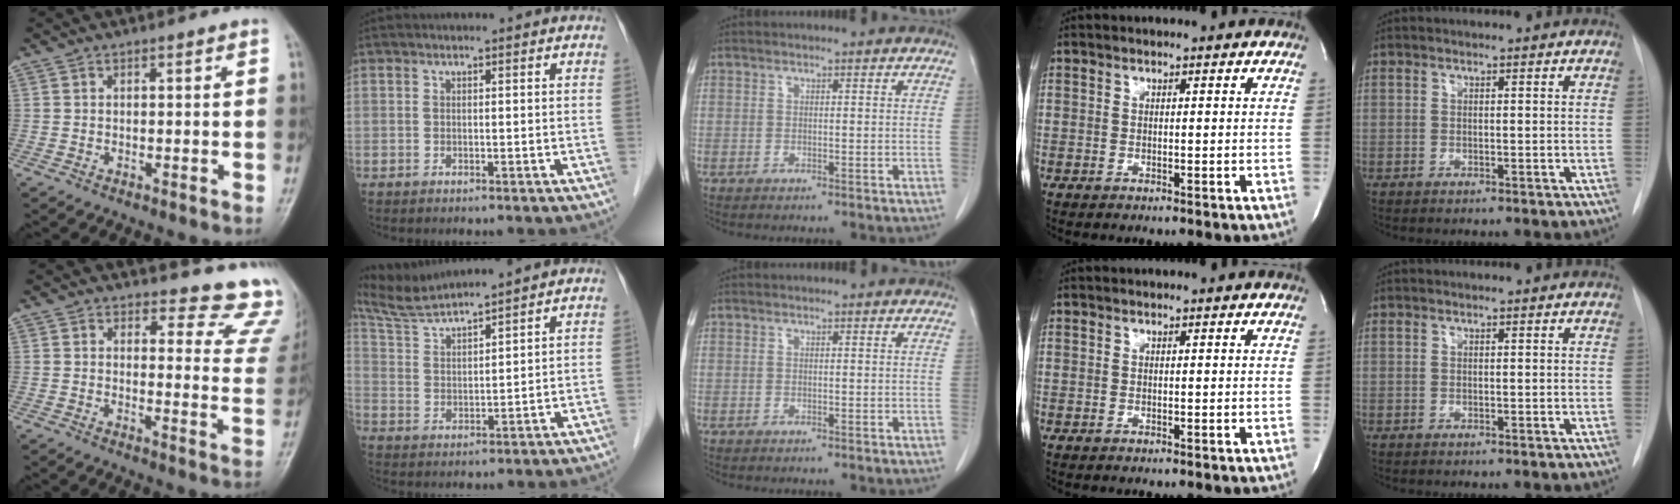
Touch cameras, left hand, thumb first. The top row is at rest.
{"thumb": {"total": 13.3, "force": [12.7, 3.8, 1.4], "torque": [0.036, -0.134, 0.109]}, "index": {"total": 8.7, "force": [8.2, -1.4, 2.4], "torque": [-0.062, 0.020, 0.166]}}